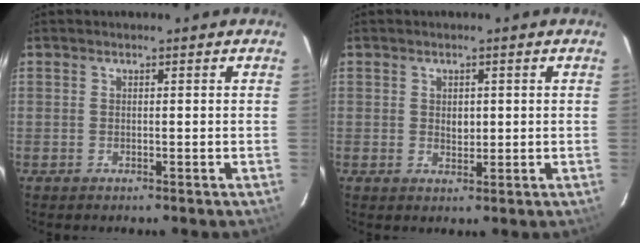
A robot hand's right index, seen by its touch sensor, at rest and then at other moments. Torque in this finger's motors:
{"motor_torque": [0.00, 0.02, 0.03, 0.03]}